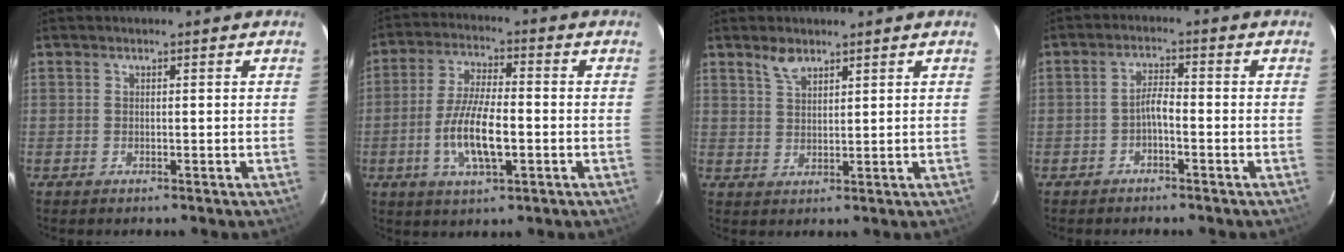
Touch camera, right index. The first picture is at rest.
{"total": 10.7, "force": [-2.7, 3.3, 9.8], "torque": [-0.195, -0.003, -0.051]}
{"total": 3.4, "force": [2.6, 1.4, 1.6], "torque": [-0.031, 0.004, 0.051]}
{"total": 2.6, "force": [-1.6, 0.6, 2.0], "torque": [-0.042, 0.010, -0.030]}